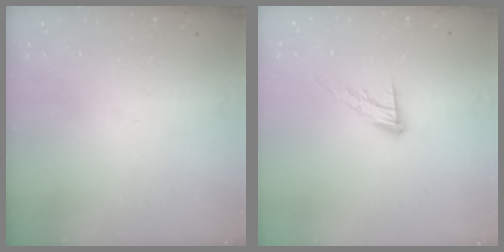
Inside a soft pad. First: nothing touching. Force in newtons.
{"total": 9.8, "press": 9.8, "slide": 0.6}